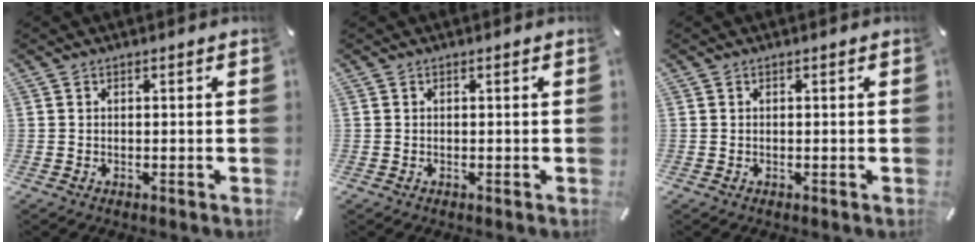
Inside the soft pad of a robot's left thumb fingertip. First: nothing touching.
{"total": 0.0}
{"total": 0.0}